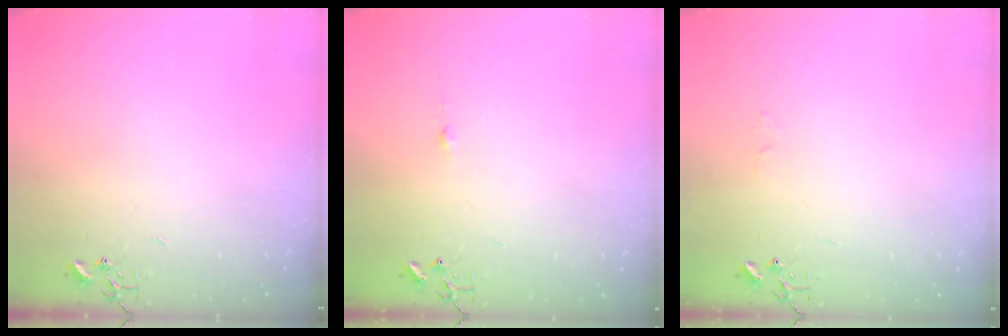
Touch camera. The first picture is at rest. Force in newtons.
{"total": 3.3, "press": 3.3, "slide": 0.4}
{"total": 3.3, "press": 3.2, "slide": 0.5}